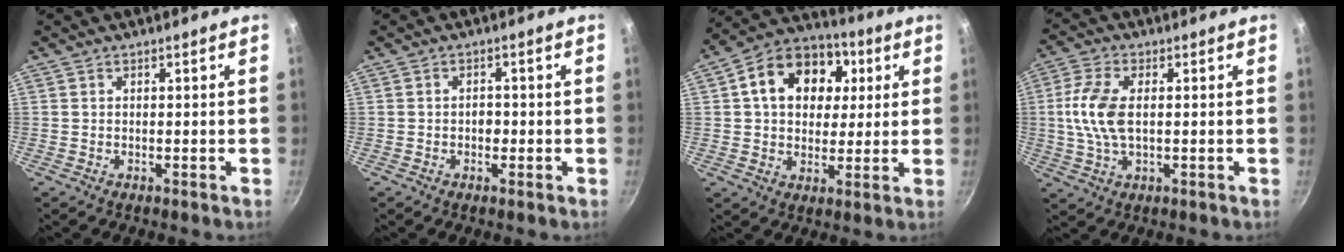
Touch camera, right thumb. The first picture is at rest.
{"total": 2.4, "force": [-0.6, 1.7, 1.5], "torque": [-0.013, 0.007, -0.010]}
{"total": 17.0, "force": [4.3, 12.7, 10.4], "torque": [-0.148, 0.021, 0.055]}
{"total": 9.1, "force": [0.5, 4.8, 7.7], "torque": [-0.162, 0.009, 0.003]}